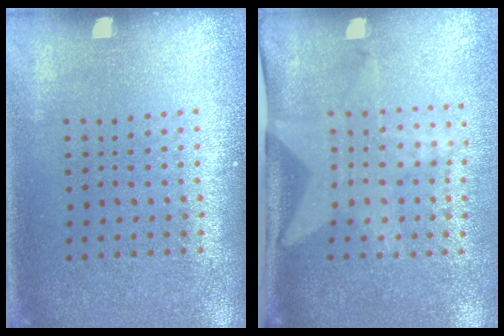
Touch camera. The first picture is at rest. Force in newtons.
{"total": 2.1, "press": 1.6, "slide": 1.3}